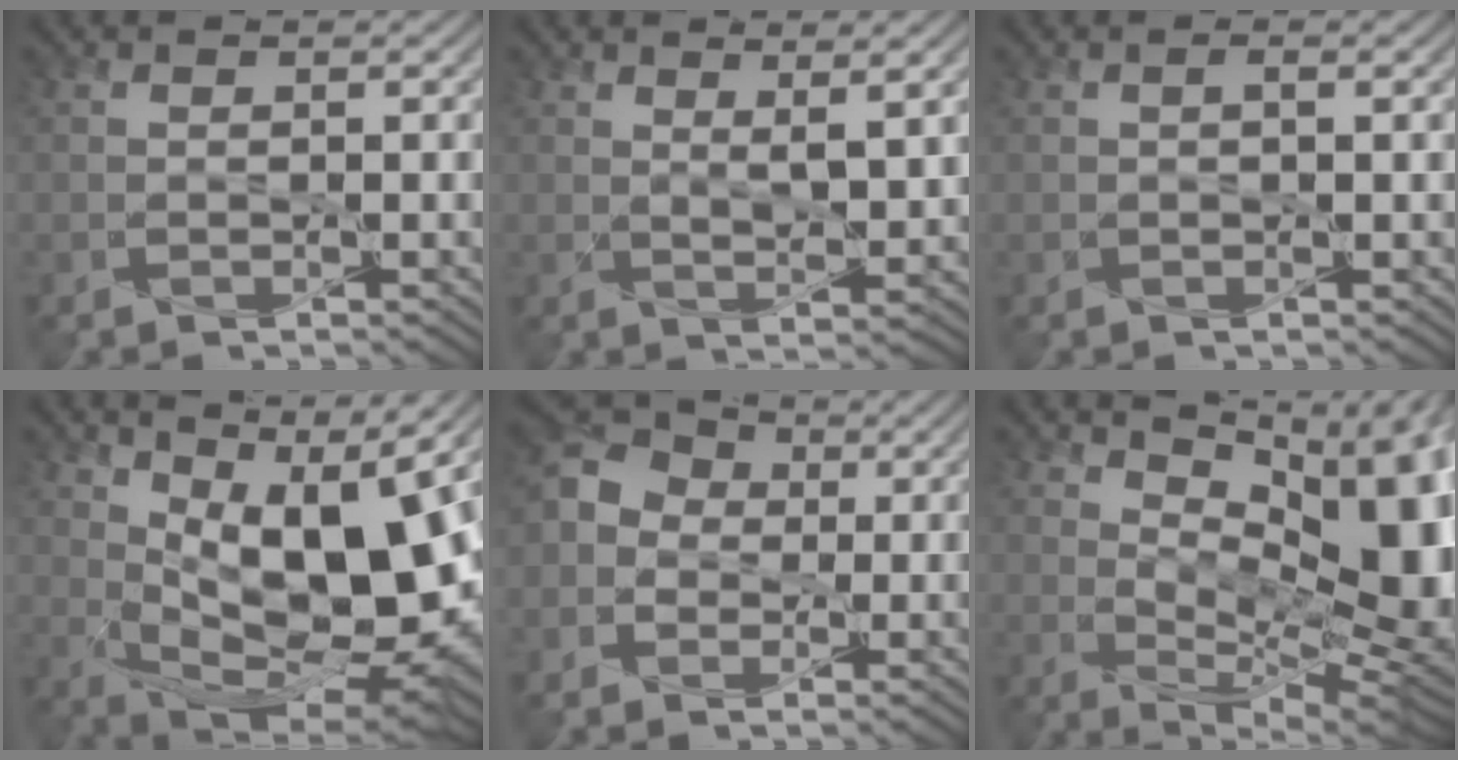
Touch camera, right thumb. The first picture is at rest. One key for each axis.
{"total": 3.1, "fx": 2.0, "fy": 0.5, "fz": 2.3, "tx": -0.050, "ty": -0.007, "tz": 0.041}
{"total": 0.7, "fx": 0.2, "fy": 0.1, "fz": 0.6, "tx": -0.009, "ty": 0.000, "tz": 0.006}
{"total": 14.0, "fx": 3.1, "fy": 6.3, "fz": 12.1, "tx": -0.193, "ty": -0.004, "tz": 0.062}
{"total": 6.9, "fx": -1.0, "fy": 5.9, "fz": 3.4, "tx": -0.103, "ty": 0.005, "tz": -0.036}
{"total": 13.9, "fx": 4.6, "fy": 6.5, "fz": 11.4, "tx": -0.163, "ty": -0.002, "tz": 0.083}